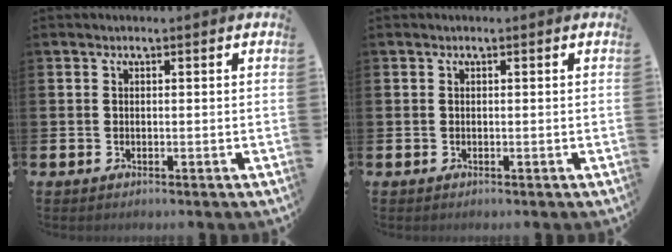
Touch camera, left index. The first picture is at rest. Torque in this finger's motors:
{"motor_torque": [0.00, 0.00, 0.00, 0.01]}